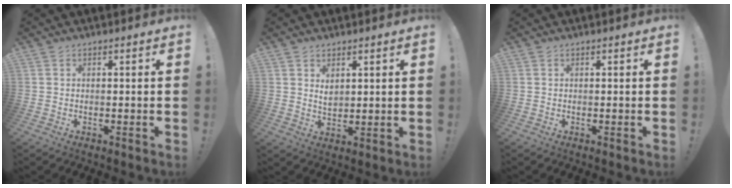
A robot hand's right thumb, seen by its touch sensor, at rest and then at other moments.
{"total": 3.8, "force": [2.1, 2.7, 1.6], "torque": [-0.016, -0.014, 0.036]}
{"total": 0.0}